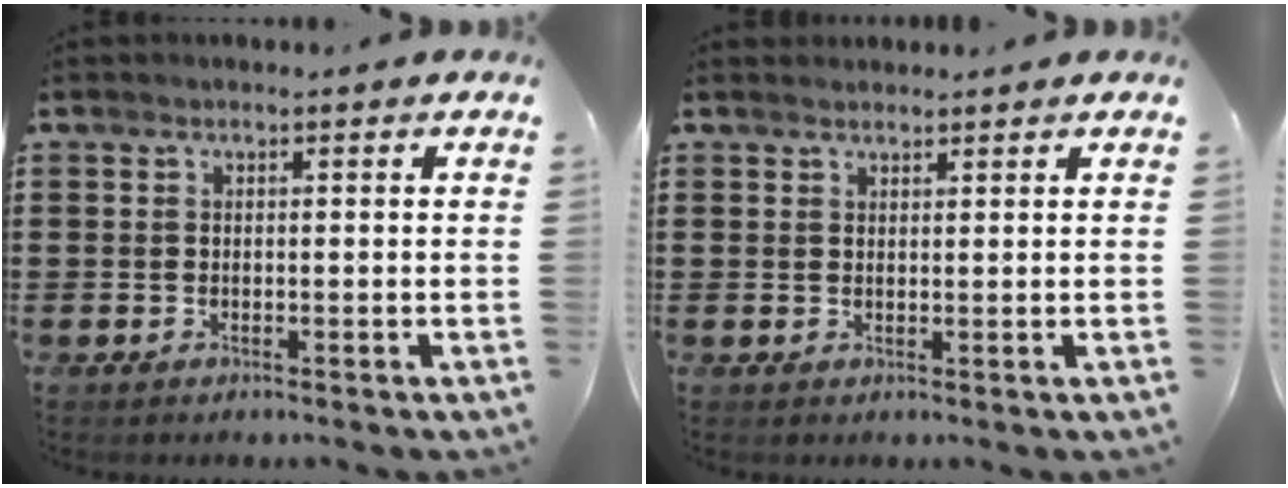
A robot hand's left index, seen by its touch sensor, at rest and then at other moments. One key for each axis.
{"total": 1.2, "fx": 1.2, "fy": 0.3, "fz": 0.0, "tx": -0.001, "ty": 0.001, "tz": 0.024}